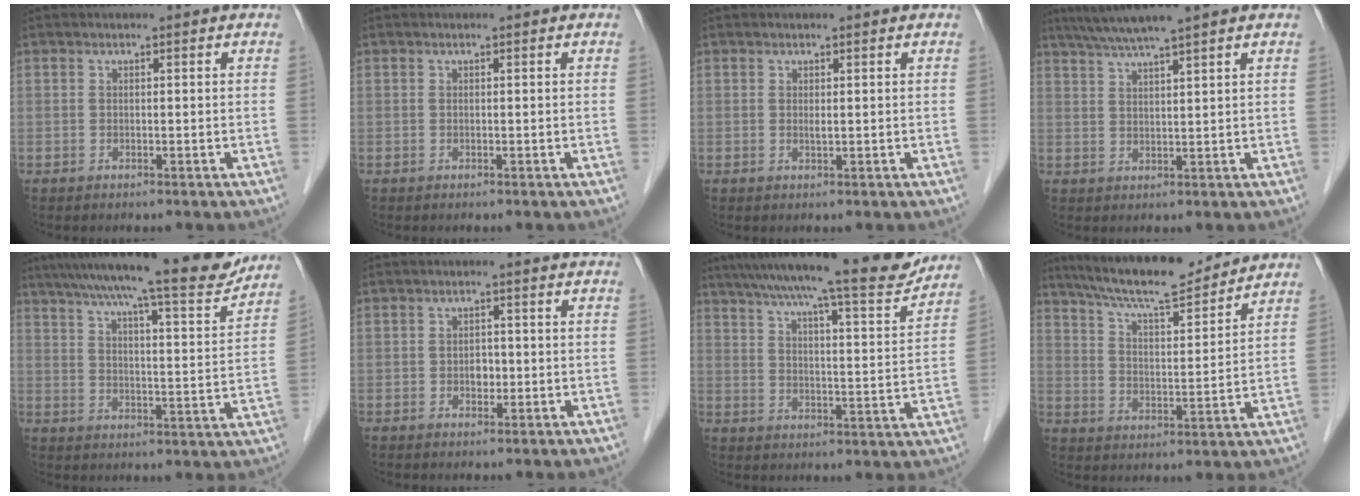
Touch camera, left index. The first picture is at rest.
{"total": 0.0}
{"total": 0.7, "force": [0.2, 0.1, 0.6], "torque": [-0.016, -0.002, 0.004]}
{"total": 6.8, "force": [5.5, -1.1, 3.8], "torque": [-0.067, 0.019, 0.097]}
{"total": 18.2, "force": [15.9, 0.8, 8.9], "torque": [-0.133, -0.008, 0.222]}
{"total": 1.9, "force": [-0.4, 1.3, 1.3], "torque": [-0.019, 0.003, -0.005]}
{"total": 18.8, "force": [16.4, 0.9, 9.1], "torque": [-0.141, -0.009, 0.230]}
{"total": 14.7, "force": [13.2, 1.5, 6.1], "torque": [-0.112, 0.006, 0.214]}